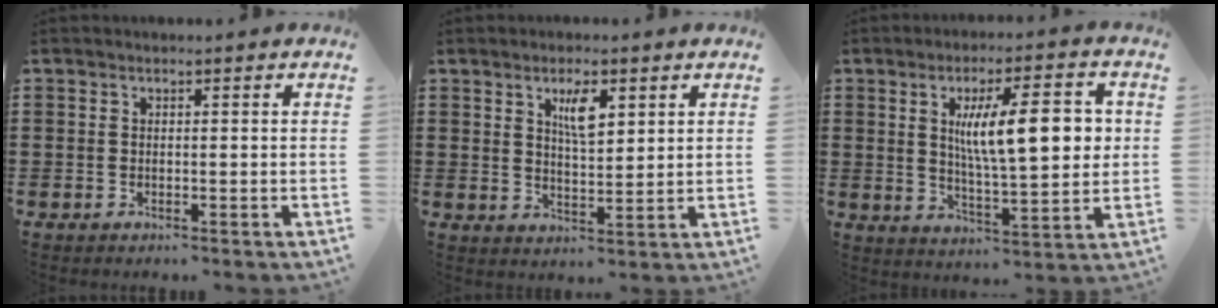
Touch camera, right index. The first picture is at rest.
{"total": 4.8, "force": [2.3, 1.6, 3.9], "torque": [-0.067, 0.000, 0.036]}
{"total": 12.4, "force": [2.6, 3.8, 11.5], "torque": [-0.190, 0.002, 0.039]}